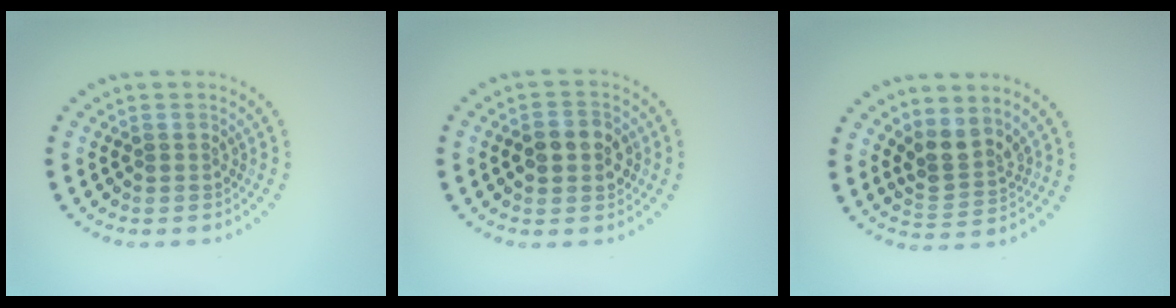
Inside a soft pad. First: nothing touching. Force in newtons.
{"total": 3.6, "press": 3.5, "slide": 0.2}
{"total": 2.8, "press": 2.2, "slide": 1.8}